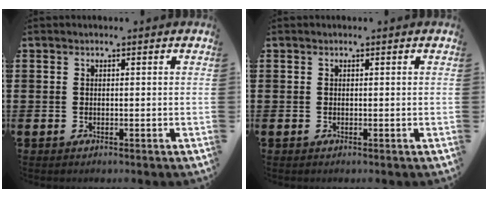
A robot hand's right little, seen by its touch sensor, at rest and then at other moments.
{"total": 0.0}